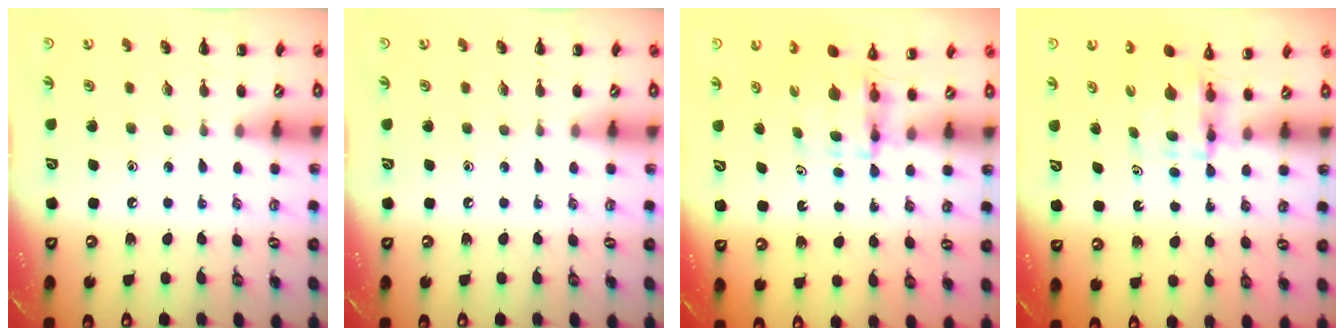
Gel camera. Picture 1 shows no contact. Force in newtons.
{"total": 0.0}
{"total": 3.9, "press": 3.9, "slide": 0.3}
{"total": 4.0, "press": 3.9, "slide": 0.3}